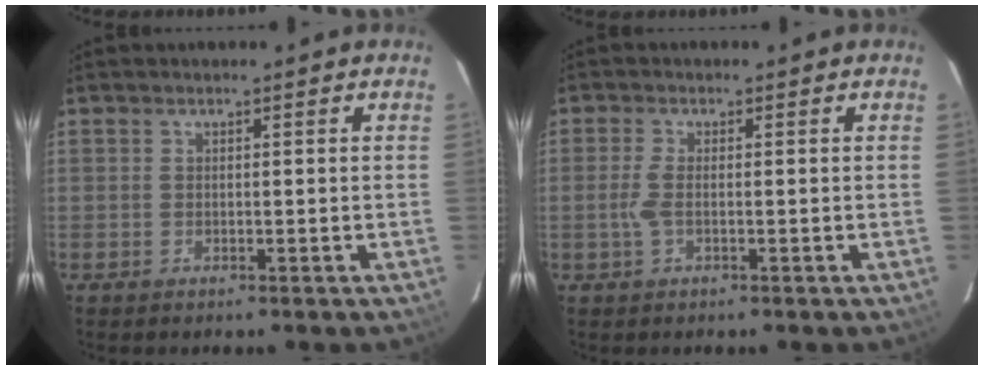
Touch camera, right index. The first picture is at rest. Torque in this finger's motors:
{"motor_torque": [0.42, 0.09, 0.38, 0.08]}